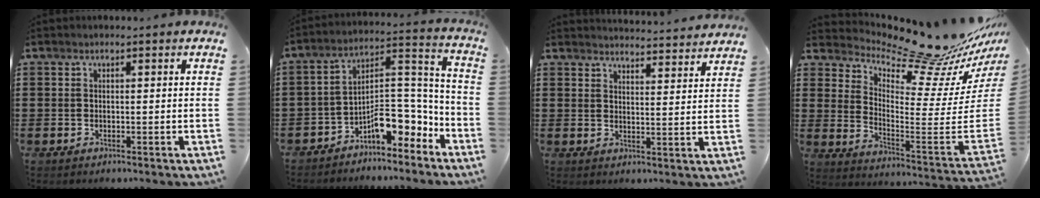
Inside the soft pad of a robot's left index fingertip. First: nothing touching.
{"total": 8.9, "force": [-6.7, 3.3, 4.9], "torque": [-0.075, 0.014, -0.126]}
{"total": 3.8, "force": [3.8, -0.5, 0.0], "torque": [-0.005, -0.029, 0.065]}
{"total": 12.6, "force": [11.5, 1.5, 4.9], "torque": [-0.079, -0.111, 0.183]}